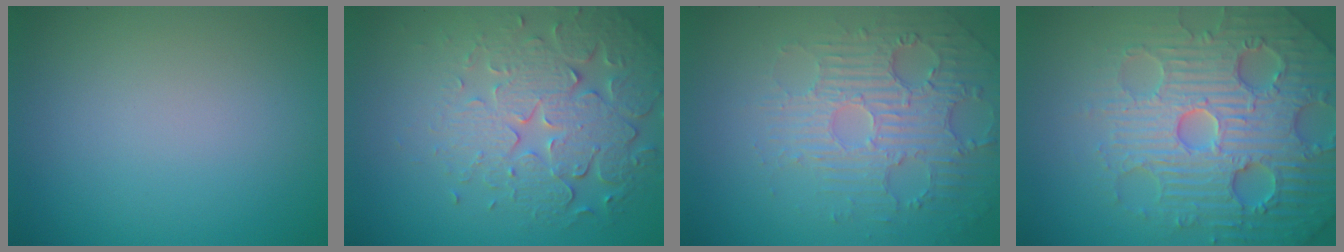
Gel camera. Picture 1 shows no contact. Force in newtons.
{"total": 6.4, "press": 4.9, "slide": 4.1}
{"total": 4.2, "press": 3.7, "slide": 1.9}
{"total": 7.9, "press": 7.7, "slide": 1.6}